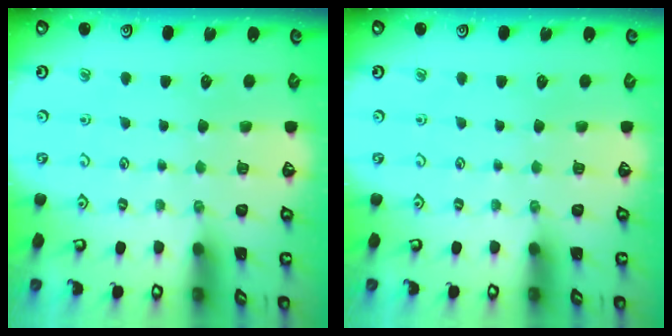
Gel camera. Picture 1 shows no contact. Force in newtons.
{"total": 0.0}